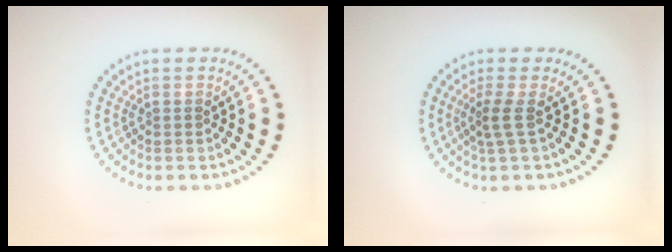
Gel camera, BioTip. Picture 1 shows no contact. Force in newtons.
{"total": 1.9, "press": 1.3, "slide": 1.4}